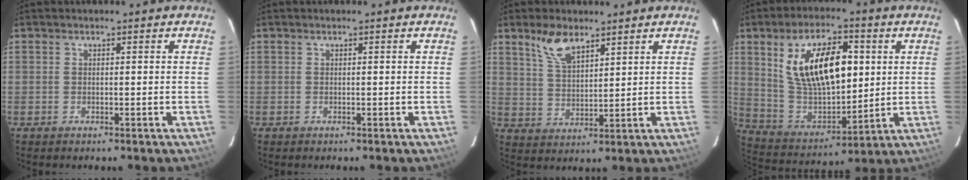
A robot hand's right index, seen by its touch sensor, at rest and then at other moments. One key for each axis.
{"total": 0.0}
{"total": 7.0, "fx": 4.8, "fy": 2.9, "fz": 4.1, "tx": -0.077, "ty": 0.007, "tz": 0.099}
{"total": 19.0, "fx": 5.3, "fy": 9.7, "fz": 15.5, "tx": -0.278, "ty": 0.009, "tz": 0.114}